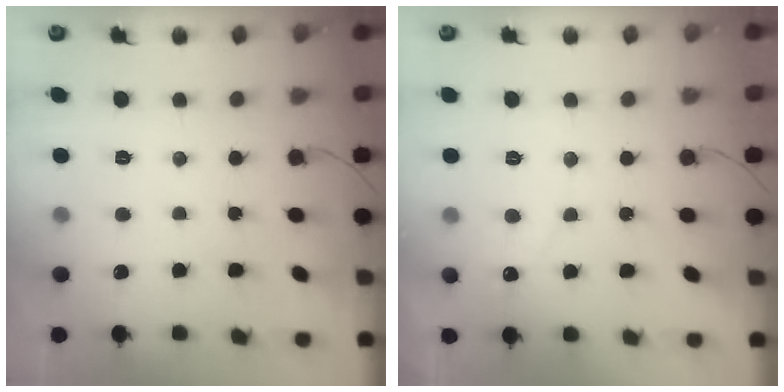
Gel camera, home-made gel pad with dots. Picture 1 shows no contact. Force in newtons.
{"total": 2.9, "press": 2.9, "slide": 0.2}